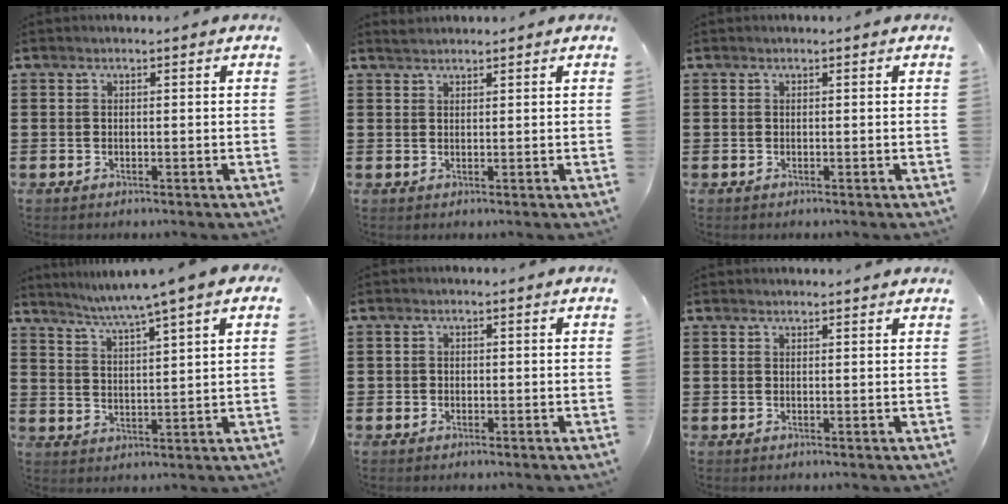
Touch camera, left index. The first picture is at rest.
{"total": 1.3, "force": [1.3, 0.2, 0.2], "torque": [-0.005, 0.000, 0.025]}
{"total": 0.0}
{"total": 4.4, "force": [3.7, -1.2, 2.1], "torque": [-0.056, -0.025, 0.057]}
{"total": 0.7, "force": [-0.2, 0.7, -0.1], "torque": [-0.001, 0.004, -0.005]}
{"total": 1.1, "force": [1.1, 0.0, 0.2], "torque": [-0.006, -0.001, 0.021]}